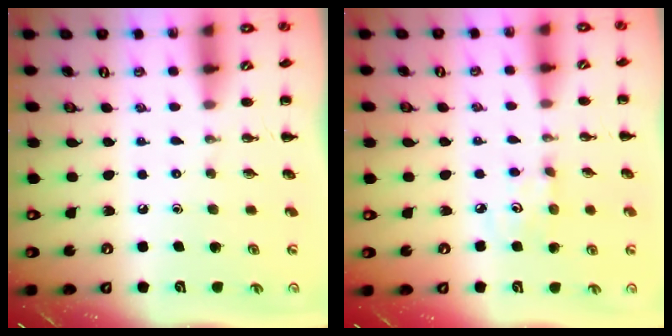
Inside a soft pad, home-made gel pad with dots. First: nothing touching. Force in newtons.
{"total": 3.2, "press": 3.1, "slide": 0.9}